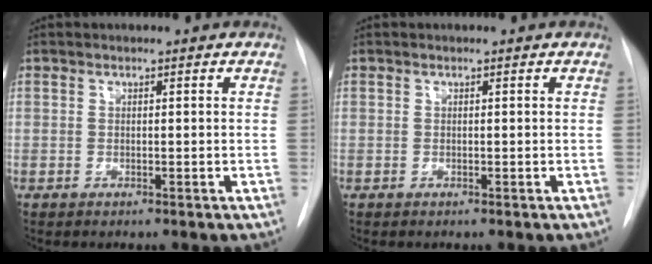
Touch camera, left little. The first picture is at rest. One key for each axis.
{"total": 0.0}